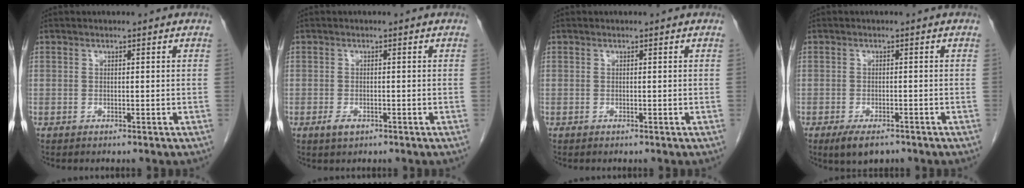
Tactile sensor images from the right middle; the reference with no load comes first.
{"total": 1.8, "force": [-1.0, 0.8, 1.2], "torque": [-0.026, -0.001, -0.014]}
{"total": 0.0}
{"total": 4.4, "force": [-3.1, 1.6, 2.6], "torque": [-0.049, -0.007, -0.046]}